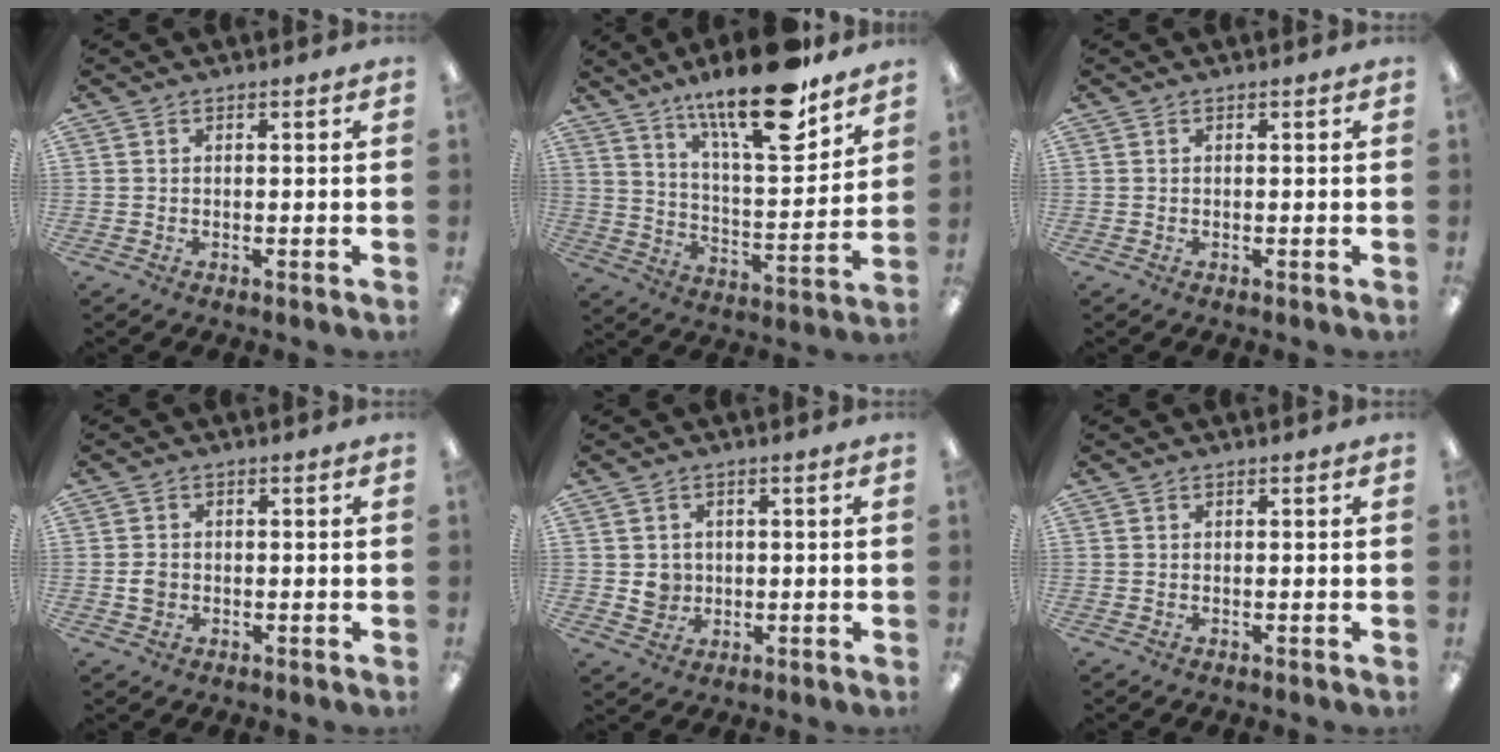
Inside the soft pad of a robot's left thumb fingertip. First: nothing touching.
{"total": 21.3, "force": [15.5, 5.6, 13.6], "torque": [-0.213, -0.098, 0.251]}
{"total": 0.0}
{"total": 2.1, "force": [-0.2, 1.8, 1.1], "torque": [-0.021, 0.004, -0.005]}
{"total": 3.8, "force": [0.6, 3.7, 0.8], "torque": [-0.006, 0.001, 0.010]}
{"total": 0.0}